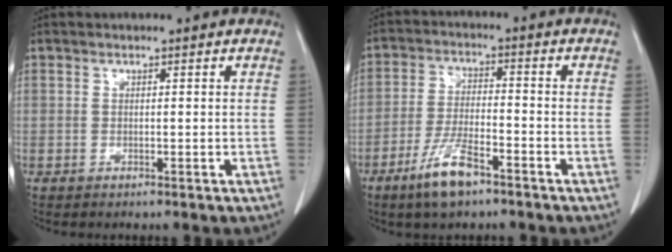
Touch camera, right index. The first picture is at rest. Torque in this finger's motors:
{"motor_torque": [0.81, -0.53, 0.27, 0.11]}